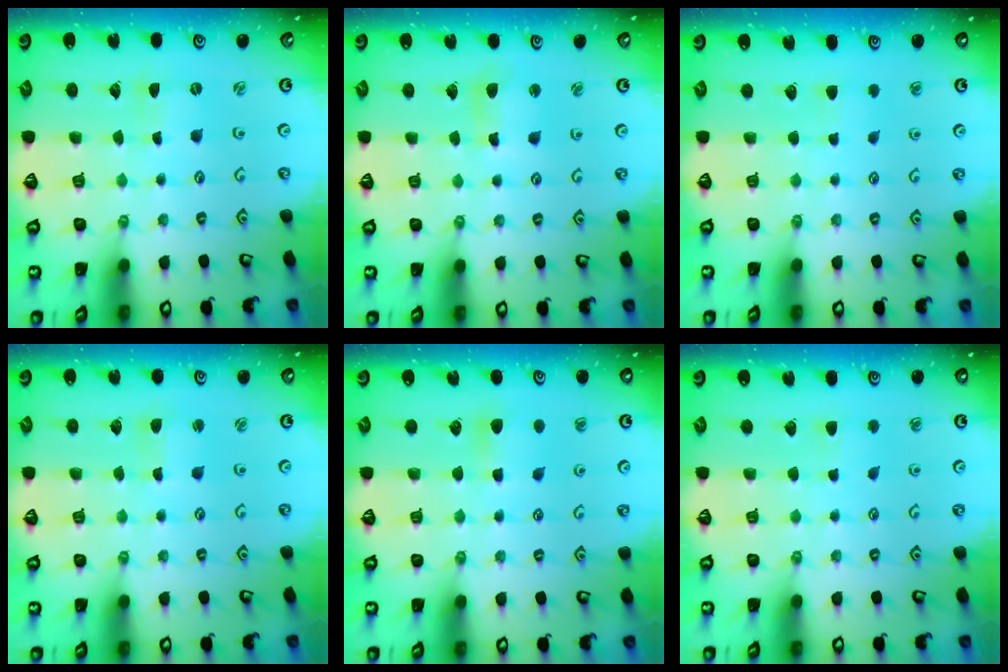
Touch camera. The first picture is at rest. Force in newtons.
{"total": 5.0, "press": 5.0, "slide": 0.6}
{"total": 3.5, "press": 3.4, "slide": 0.7}
{"total": 1.9, "press": 1.9, "slide": 0.3}
{"total": 5.8, "press": 5.8, "slide": 0.8}
{"total": 3.0, "press": 3.0, "slide": 0.5}